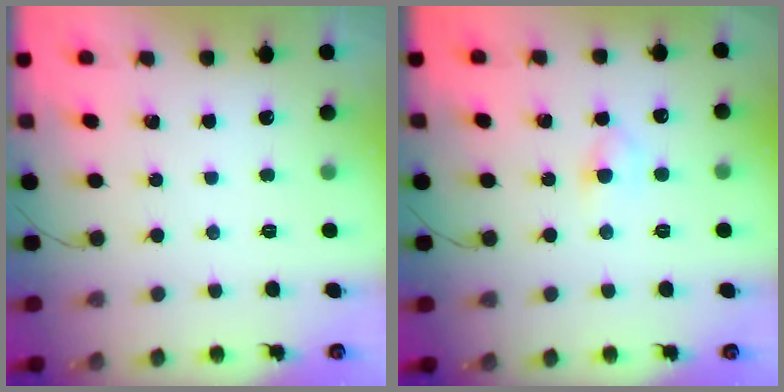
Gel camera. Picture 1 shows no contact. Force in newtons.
{"total": 3.9, "press": 3.6, "slide": 1.5}